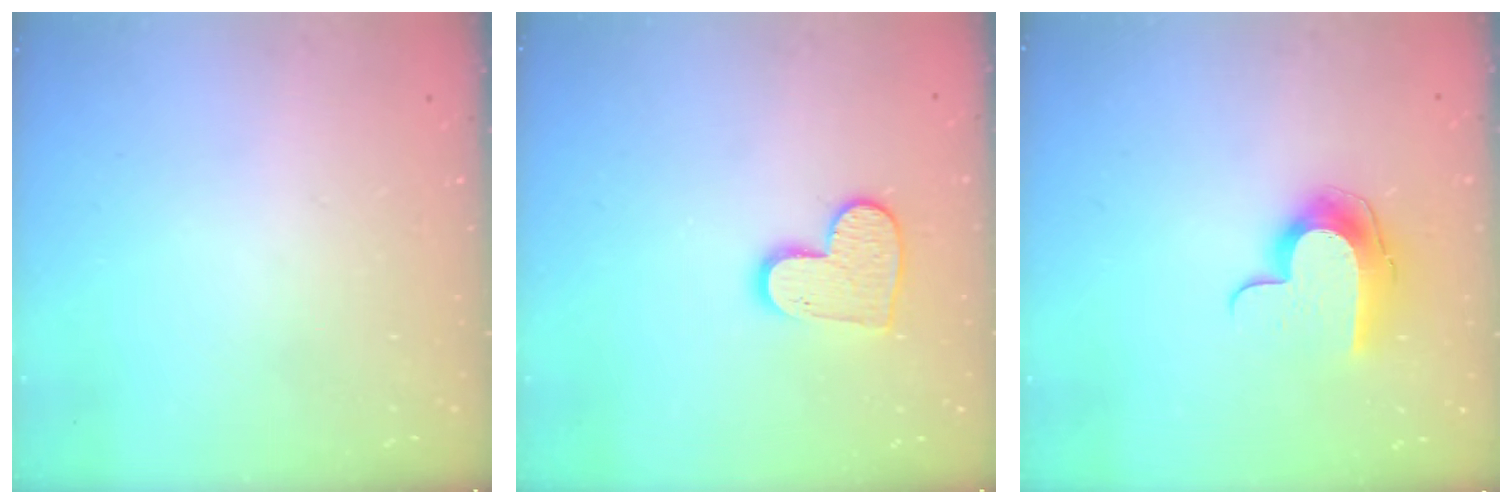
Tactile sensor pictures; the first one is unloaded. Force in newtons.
{"total": 10.1, "press": 10.0, "slide": 0.6}
{"total": 10.2, "press": 10.2, "slide": 0.5}